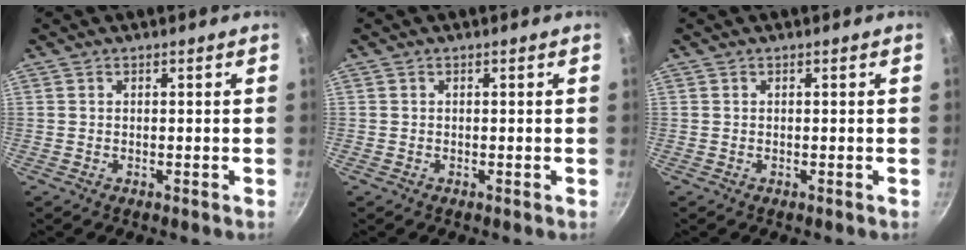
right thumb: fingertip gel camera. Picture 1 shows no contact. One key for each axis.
{"total": 0.0}
{"total": 0.0}